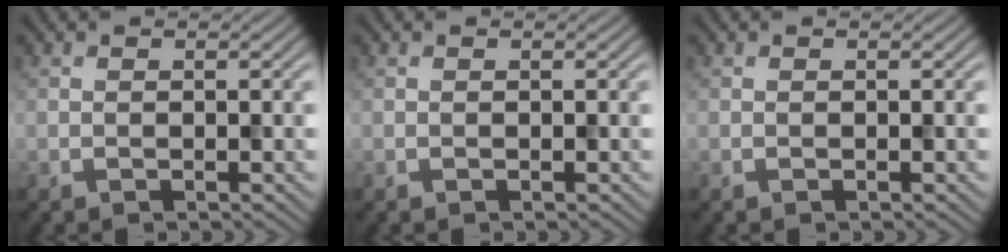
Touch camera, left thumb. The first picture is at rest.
{"total": 0.0}
{"total": 0.0}